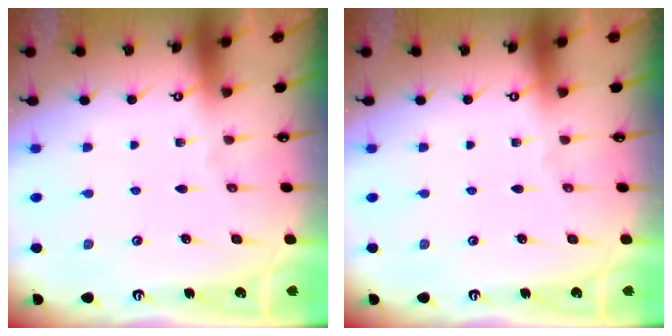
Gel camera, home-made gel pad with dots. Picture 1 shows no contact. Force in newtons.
{"total": 0.0}